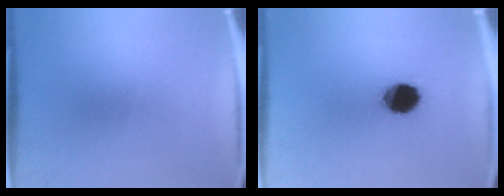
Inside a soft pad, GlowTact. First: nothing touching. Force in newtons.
{"total": 10.8}